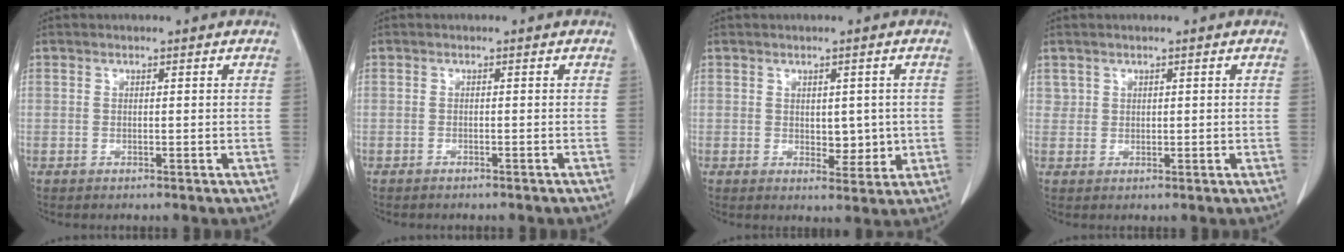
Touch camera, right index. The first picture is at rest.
{"total": 1.8, "force": [-1.6, 0.3, 0.7], "torque": [-0.013, -0.001, -0.019]}
{"total": 4.0, "force": [0.1, 2.4, 3.2], "torque": [-0.033, -0.003, 0.012]}
{"total": 1.4, "force": [0.7, 1.1, 0.0], "torque": [0.013, 0.002, 0.011]}